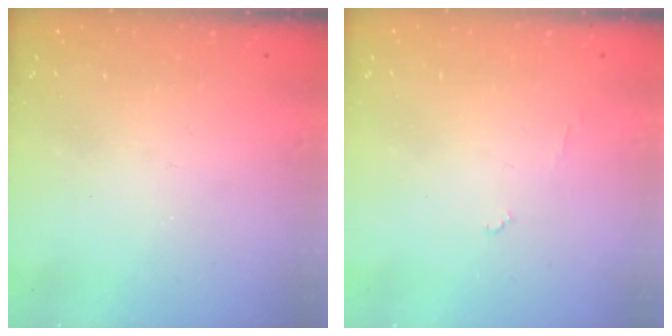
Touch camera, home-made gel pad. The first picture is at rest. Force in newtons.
{"total": 3.9, "press": 3.9, "slide": 0.3}